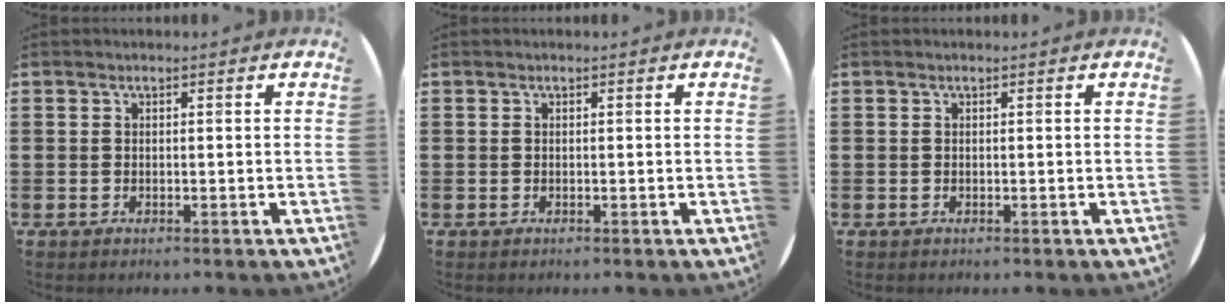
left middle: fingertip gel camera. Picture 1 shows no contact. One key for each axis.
{"total": 0.0}
{"total": 0.0}